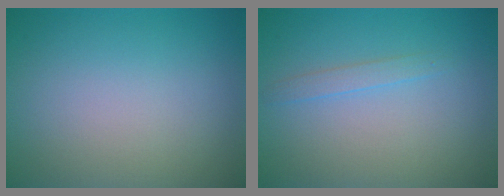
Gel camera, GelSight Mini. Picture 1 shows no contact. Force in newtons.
{"total": 1.1, "press": 1.1, "slide": 0.2}